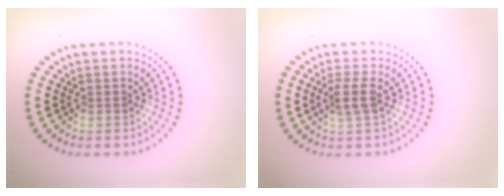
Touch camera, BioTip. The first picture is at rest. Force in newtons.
{"total": 1.8, "press": 1.6, "slide": 0.9}